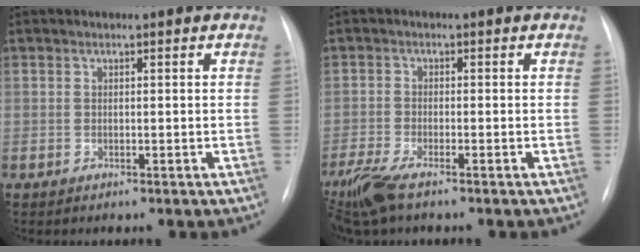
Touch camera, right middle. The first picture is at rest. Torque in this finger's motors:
{"motor_torque": [0.84, -0.73, 0.24, 0.08]}